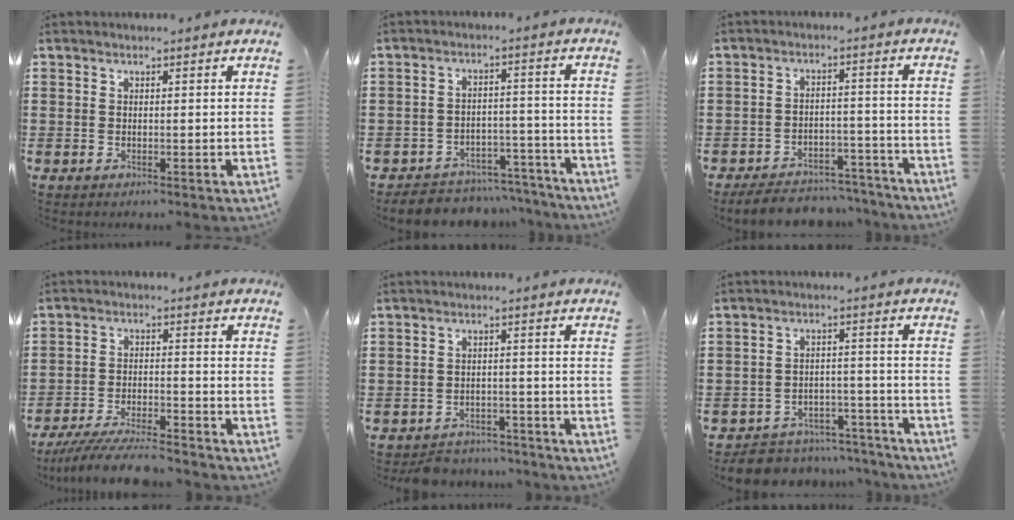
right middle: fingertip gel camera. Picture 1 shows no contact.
{"total": 5.2, "force": [-5.0, 1.4, 0.3], "torque": [-0.005, 0.019, -0.103]}
{"total": 5.9, "force": [-5.7, 1.3, 1.0], "torque": [-0.017, 0.016, -0.112]}
{"total": 7.0, "force": [-6.4, 0.8, 2.5], "torque": [-0.053, -0.001, -0.124]}
{"total": 3.3, "force": [-3.1, 0.8, -0.3], "torque": [-0.003, 0.003, -0.070]}
{"total": 6.3, "force": [-6.1, 1.4, 0.5], "torque": [-0.008, 0.021, -0.122]}